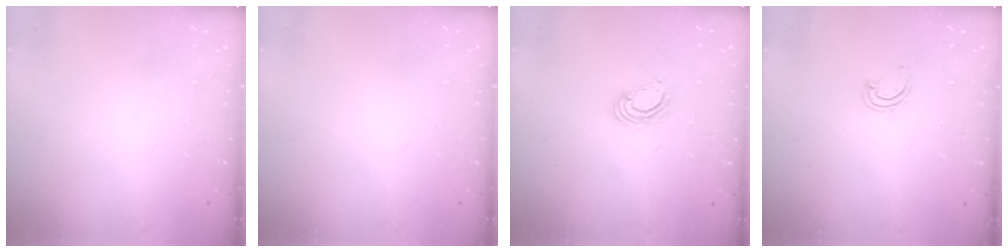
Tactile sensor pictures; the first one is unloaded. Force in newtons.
{"total": 0.0}
{"total": 3.5, "press": 3.5, "slide": 0.3}
{"total": 3.7, "press": 3.7, "slide": 0.2}